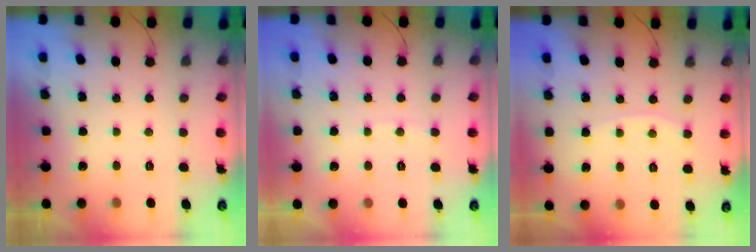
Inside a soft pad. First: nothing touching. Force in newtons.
{"total": 2.5, "press": 2.5, "slide": 0.3}
{"total": 2.6, "press": 2.5, "slide": 0.4}